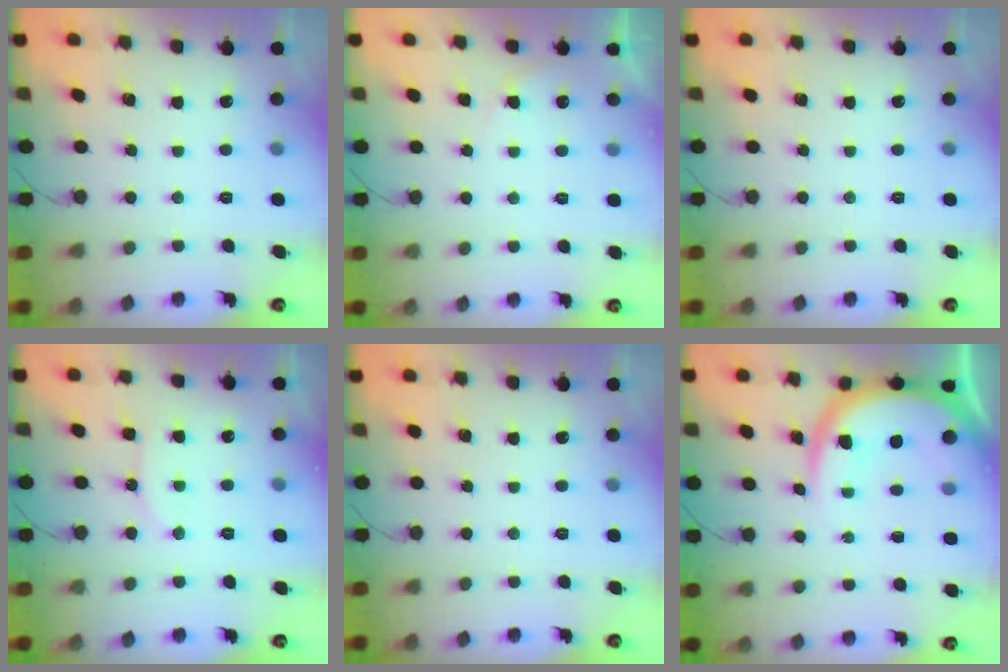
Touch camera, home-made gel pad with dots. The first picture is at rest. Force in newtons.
{"total": 3.4, "press": 3.4, "slide": 0.0}
{"total": 0.0}
{"total": 7.6, "press": 7.6, "slide": 0.7}
{"total": 0.0}
{"total": 14.6, "press": 14.5, "slide": 1.3}